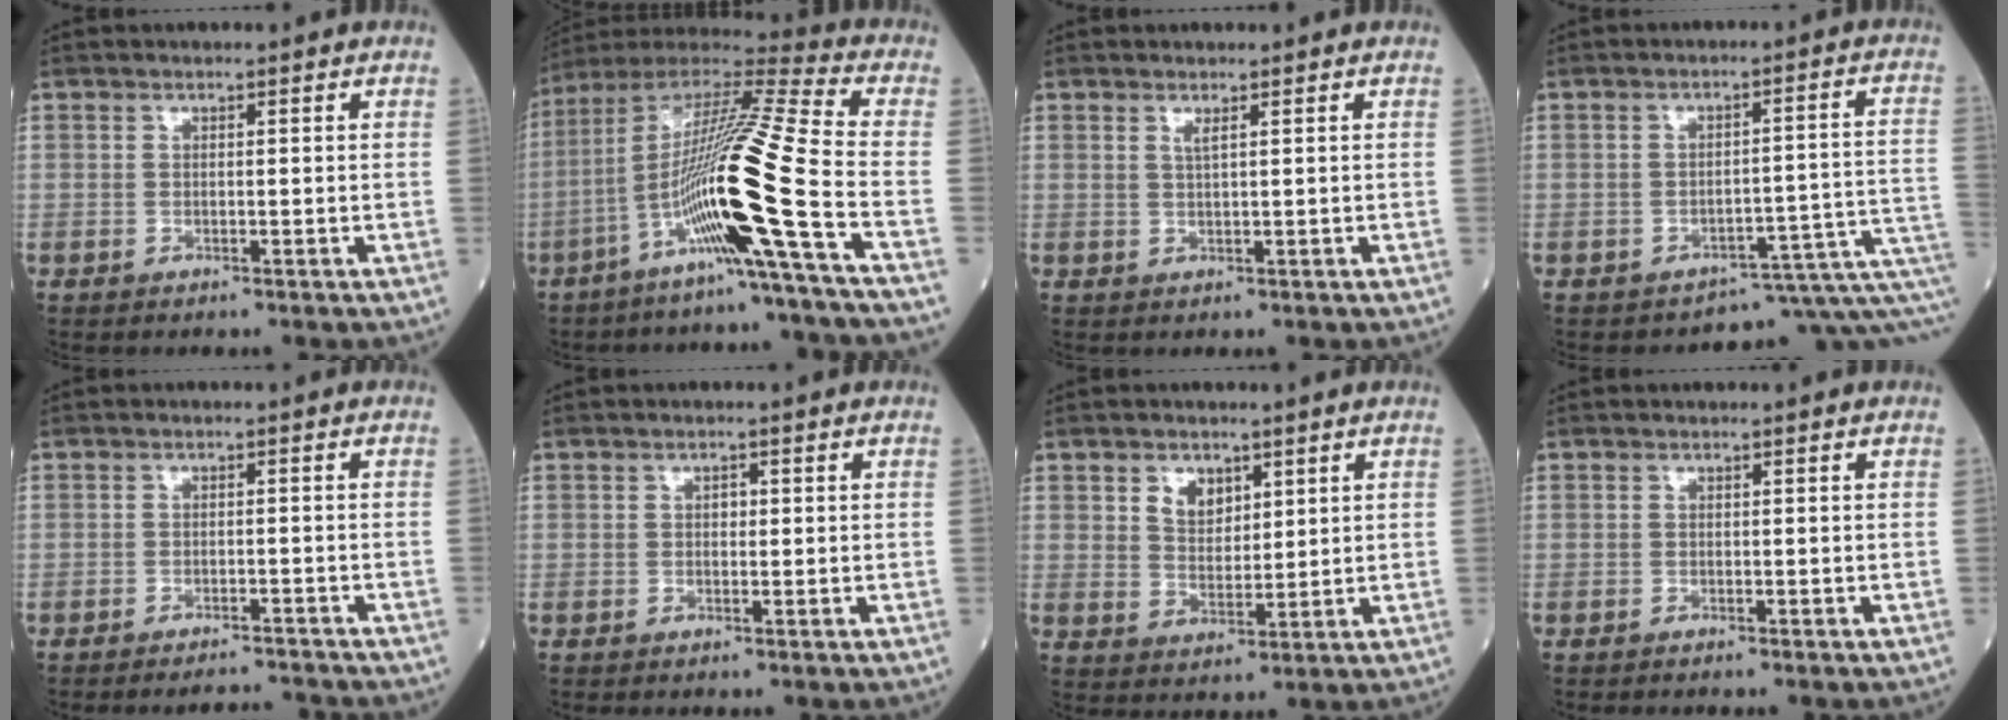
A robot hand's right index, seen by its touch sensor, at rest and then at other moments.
{"total": 19.0, "force": [-7.2, -2.3, 17.5], "torque": [-0.346, -0.012, -0.145]}
{"total": 1.1, "force": [0.6, -0.1, 0.9], "torque": [-0.022, -0.005, 0.012]}
{"total": 5.9, "force": [-4.3, 1.2, 3.9], "torque": [-0.031, 0.069, -0.044]}
{"total": 3.4, "force": [-3.4, -0.1, 0.2], "torque": [0.002, -0.007, -0.050]}
{"total": 1.0, "force": [0.1, 0.7, 0.7], "torque": [-0.009, 0.003, 0.000]}
{"total": 4.5, "force": [2.3, 2.9, 2.4], "torque": [-0.044, 0.003, 0.048]}
{"total": 0.0}